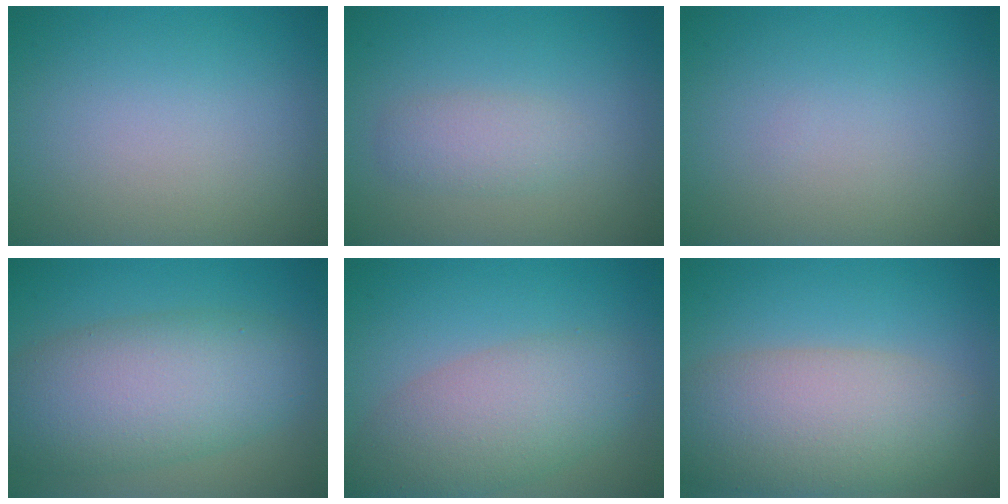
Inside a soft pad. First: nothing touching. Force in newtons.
{"total": 2.1, "press": 2.1, "slide": 0.0}
{"total": 0.0}
{"total": 8.8, "press": 8.8, "slide": 0.2}
{"total": 6.1, "press": 6.1, "slide": 0.4}
{"total": 8.4, "press": 8.4, "slide": 0.5}